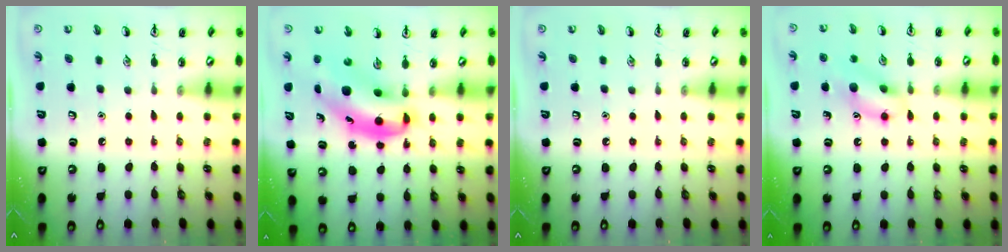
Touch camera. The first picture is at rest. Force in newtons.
{"total": 9.1, "press": 8.8, "slide": 2.4}
{"total": 0.0}
{"total": 10.1, "press": 10.0, "slide": 1.3}